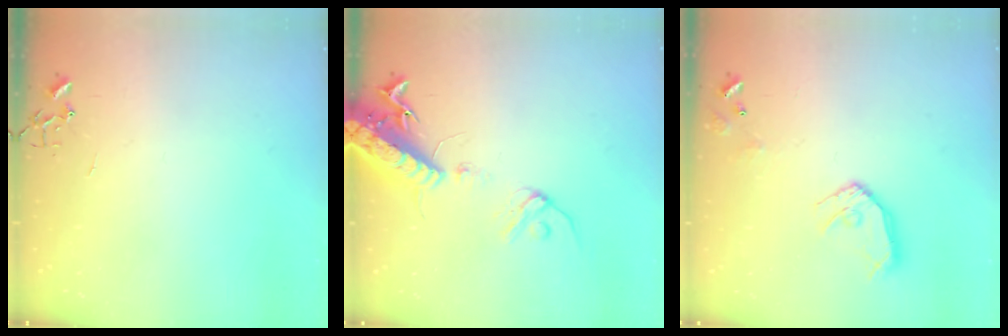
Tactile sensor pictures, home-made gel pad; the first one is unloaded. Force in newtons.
{"total": 16.6, "press": 16.1, "slide": 4.0}
{"total": 11.7, "press": 11.6, "slide": 1.2}